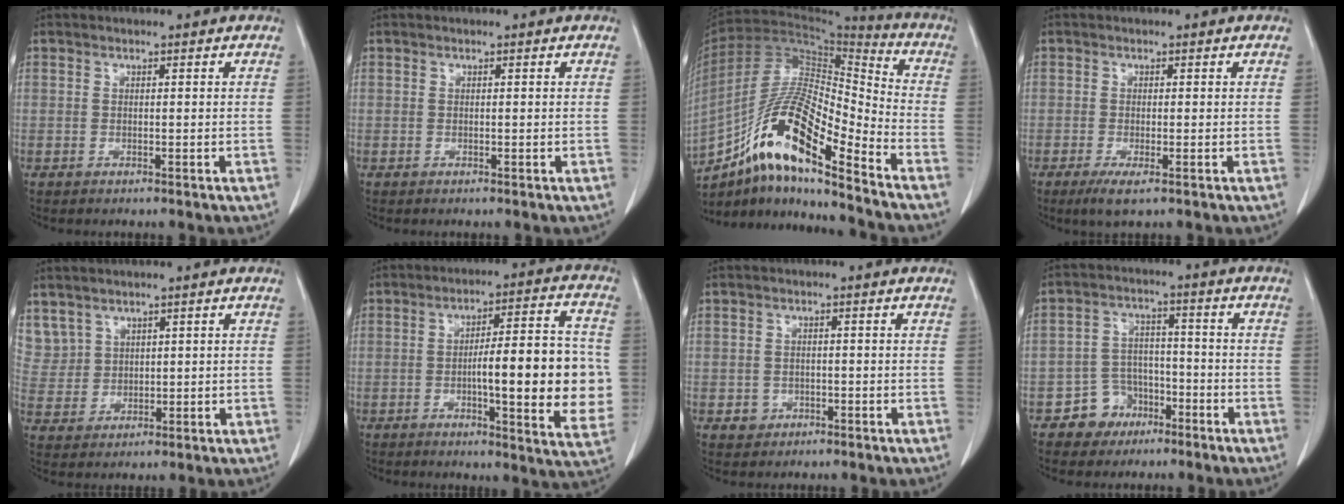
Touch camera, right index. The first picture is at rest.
{"total": 0.0}
{"total": 17.8, "force": [-11.2, 2.6, 13.5], "torque": [-0.258, 0.004, -0.198]}
{"total": 2.9, "force": [-1.6, 0.4, 2.4], "torque": [-0.042, -0.008, -0.025]}
{"total": 6.1, "force": [4.3, 4.3, 0.5], "torque": [-0.013, 0.010, 0.102]}
{"total": 16.9, "force": [-1.7, 3.0, 16.5], "torque": [-0.213, 0.013, -0.018]}
{"total": 1.8, "force": [-0.7, 1.7, 0.3], "torque": [-0.001, 0.009, -0.004]}
{"total": 5.9, "force": [-3.5, 4.7, 0.8], "torque": [-0.008, 0.016, -0.053]}